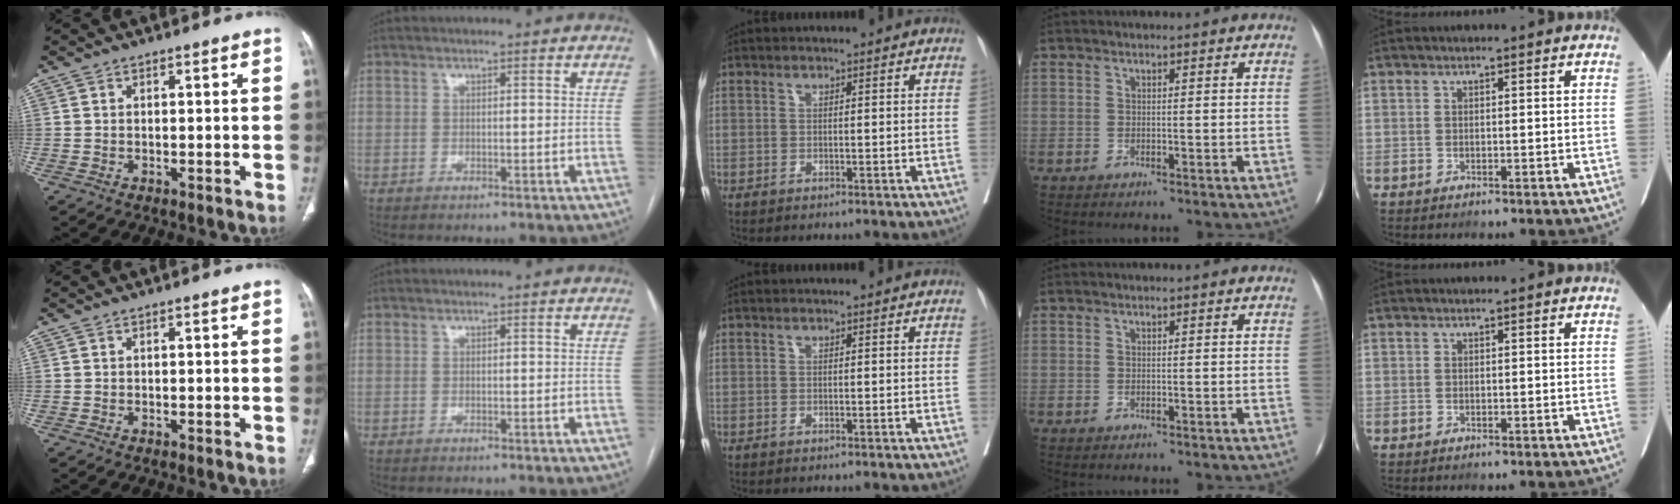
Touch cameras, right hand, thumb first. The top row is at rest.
{}